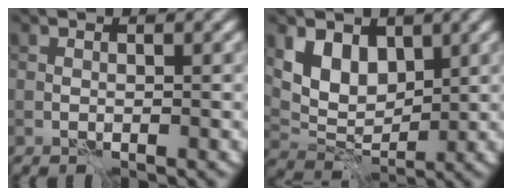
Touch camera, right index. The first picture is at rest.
{"total": 4.9, "force": [2.4, 3.2, 2.9], "torque": [-0.060, -0.012, 0.040]}